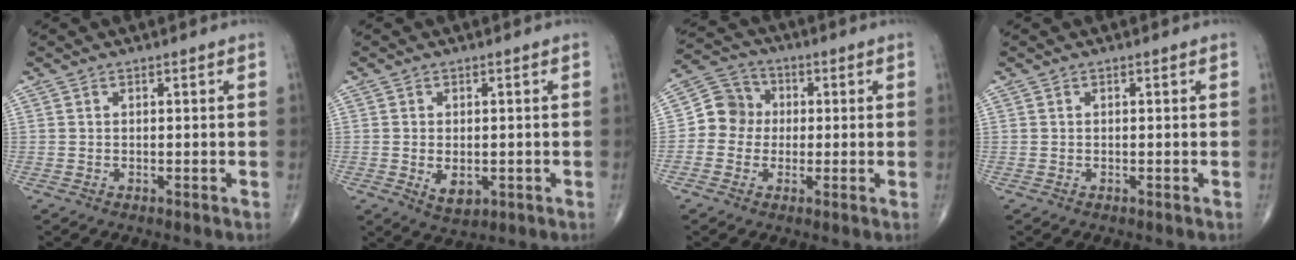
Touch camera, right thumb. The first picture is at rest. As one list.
[{"total": 4.5, "force": [-0.9, 2.8, 3.4], "torque": [-0.049, -0.006, -0.004]}, {"total": 7.5, "force": [-0.2, 7.0, 2.7], "torque": [-0.018, 0.022, -0.018]}, {"total": 0.0}]